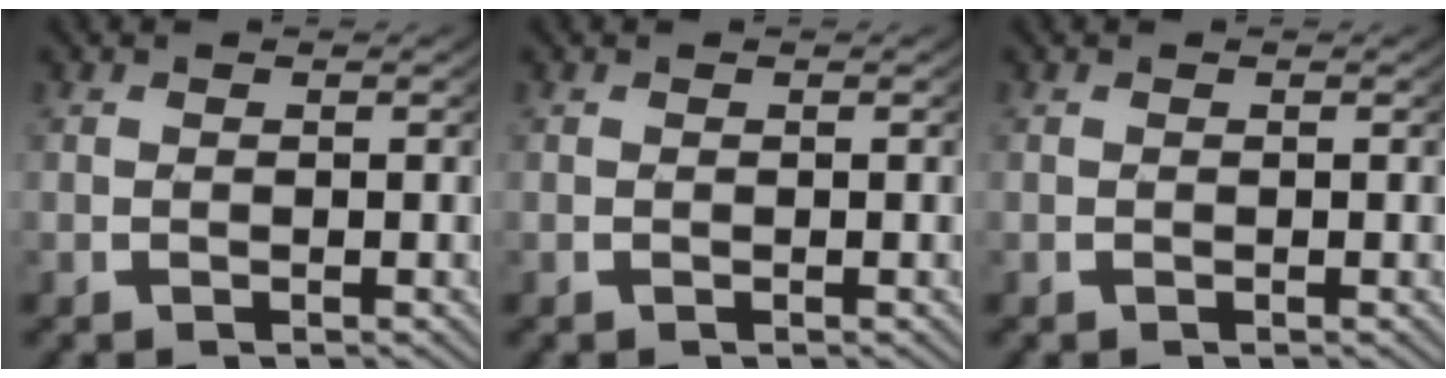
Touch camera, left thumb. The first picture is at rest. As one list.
[{"total": 0.0}, {"total": 0.0}]